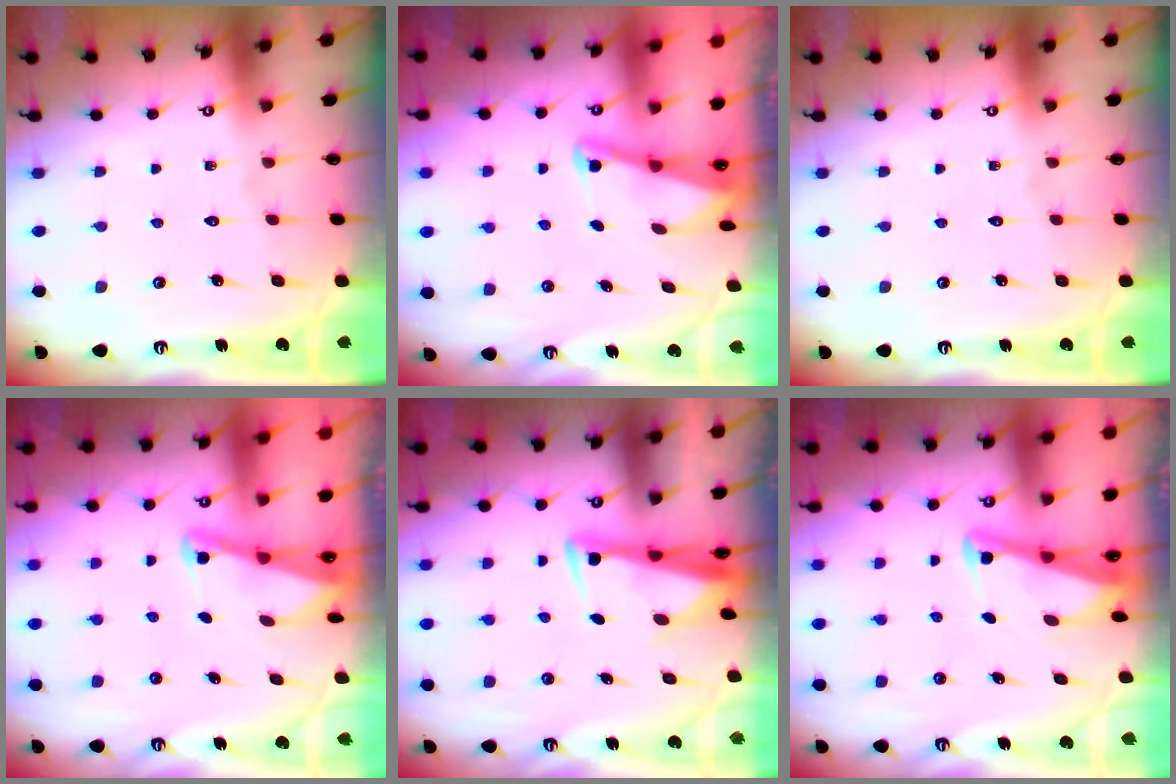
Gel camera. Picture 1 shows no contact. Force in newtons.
{"total": 2.1, "press": 2.1, "slide": 0.4}
{"total": 0.0}
{"total": 2.1, "press": 2.1, "slide": 0.4}
{"total": 3.4, "press": 3.3, "slide": 0.9}
{"total": 2.7, "press": 2.6, "slide": 0.3}